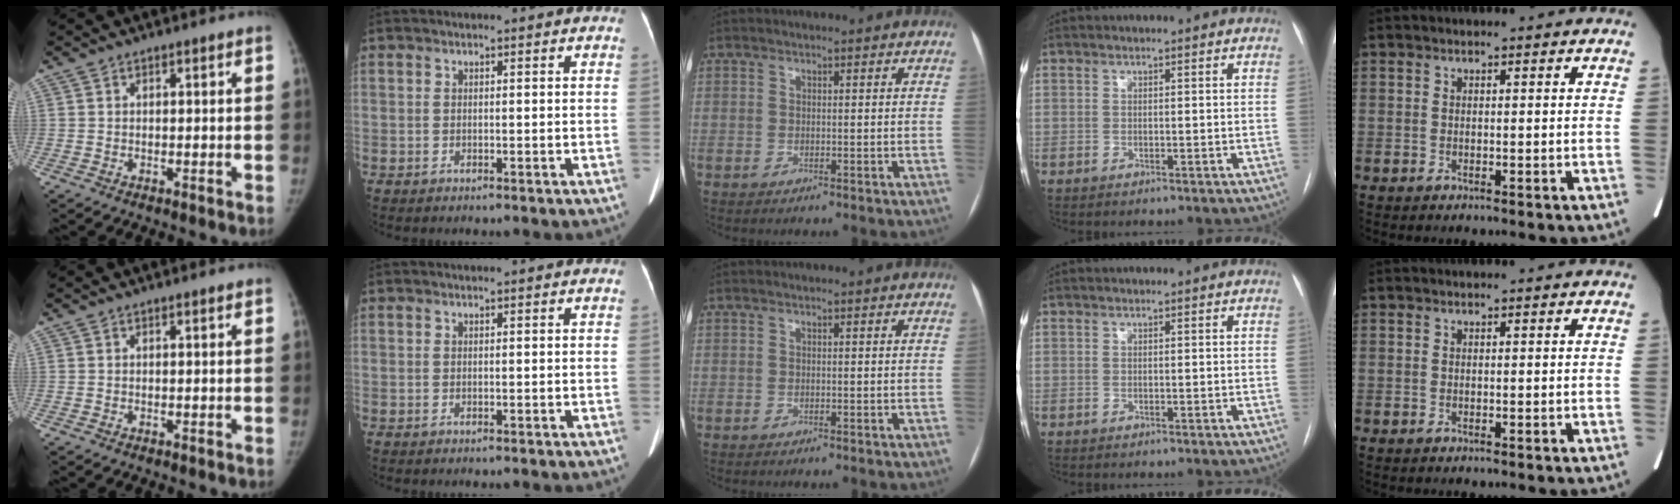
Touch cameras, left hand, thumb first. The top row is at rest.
{}